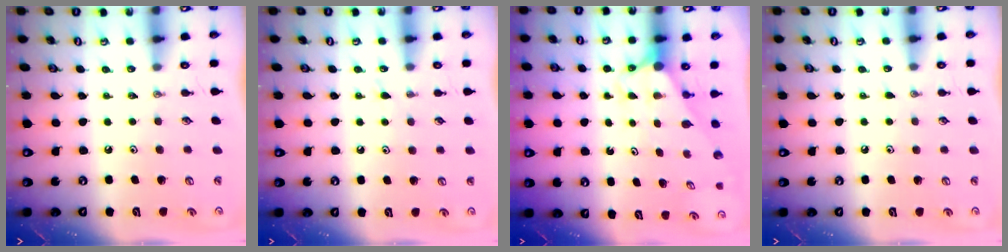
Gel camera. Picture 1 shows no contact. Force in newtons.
{"total": 4.7, "press": 4.7, "slide": 0.4}
{"total": 3.0, "press": 3.0, "slide": 0.0}
{"total": 4.3, "press": 4.3, "slide": 0.5}